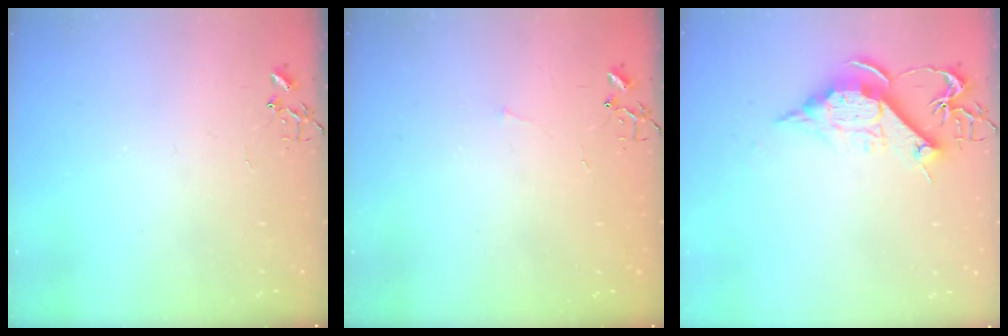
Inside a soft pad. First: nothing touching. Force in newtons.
{"total": 2.8, "press": 2.8, "slide": 0.3}
{"total": 11.2, "press": 11.2, "slide": 0.2}